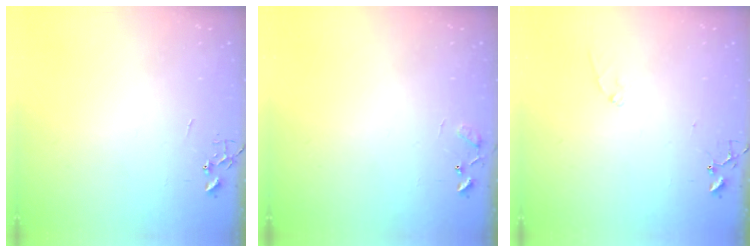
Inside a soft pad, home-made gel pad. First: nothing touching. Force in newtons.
{"total": 7.6, "press": 7.5, "slide": 0.6}
{"total": 6.8, "press": 6.8, "slide": 0.7}